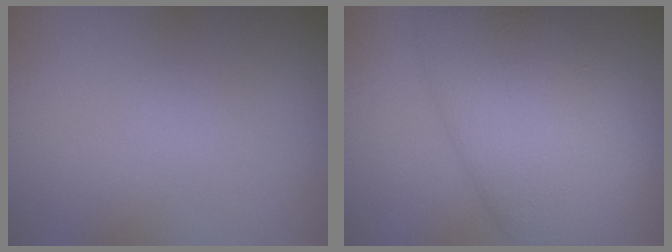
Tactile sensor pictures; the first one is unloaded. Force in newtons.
{"total": 11.2, "press": 11.2, "slide": 0.2}